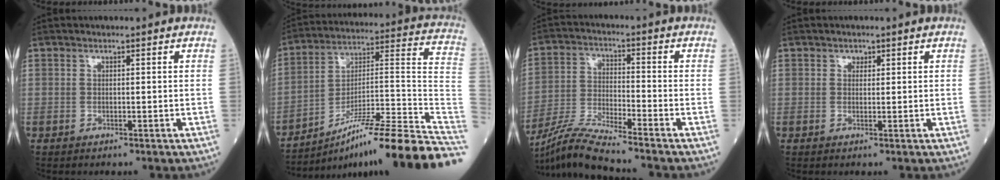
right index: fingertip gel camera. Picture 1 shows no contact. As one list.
[{"total": 25.0, "force": [-18.2, -1.0, 17.1], "torque": [-0.165, 0.018, -0.290]}, {"total": 9.8, "force": [-9.0, -1.5, 3.6], "torque": [-0.076, -0.020, -0.173]}, {"total": 0.9, "force": [0.5, 0.7, 0.3], "torque": [0.000, -0.002, 0.005]}]